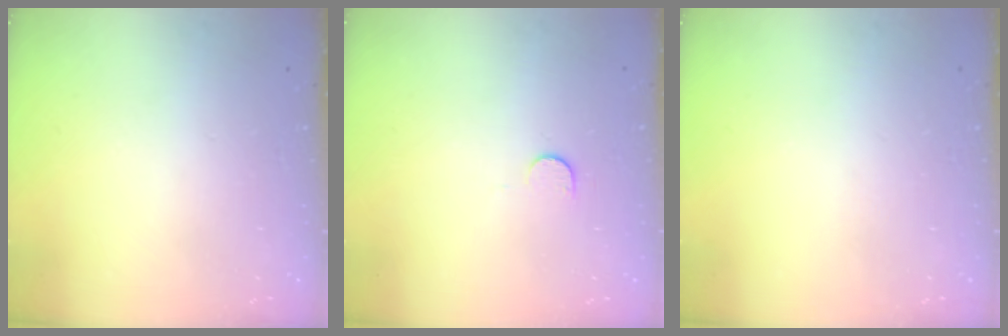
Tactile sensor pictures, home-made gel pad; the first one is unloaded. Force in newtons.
{"total": 6.1, "press": 6.1, "slide": 0.6}
{"total": 0.0}